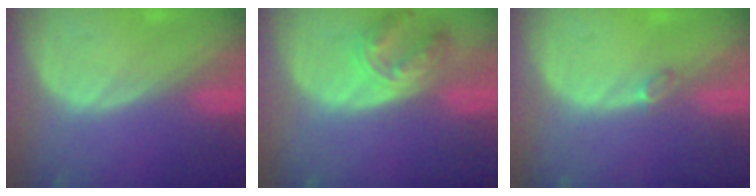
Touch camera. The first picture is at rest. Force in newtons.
{"total": 7.6, "press": 6.6, "slide": 3.6}
{"total": 1.2, "press": 1.2, "slide": 0.4}